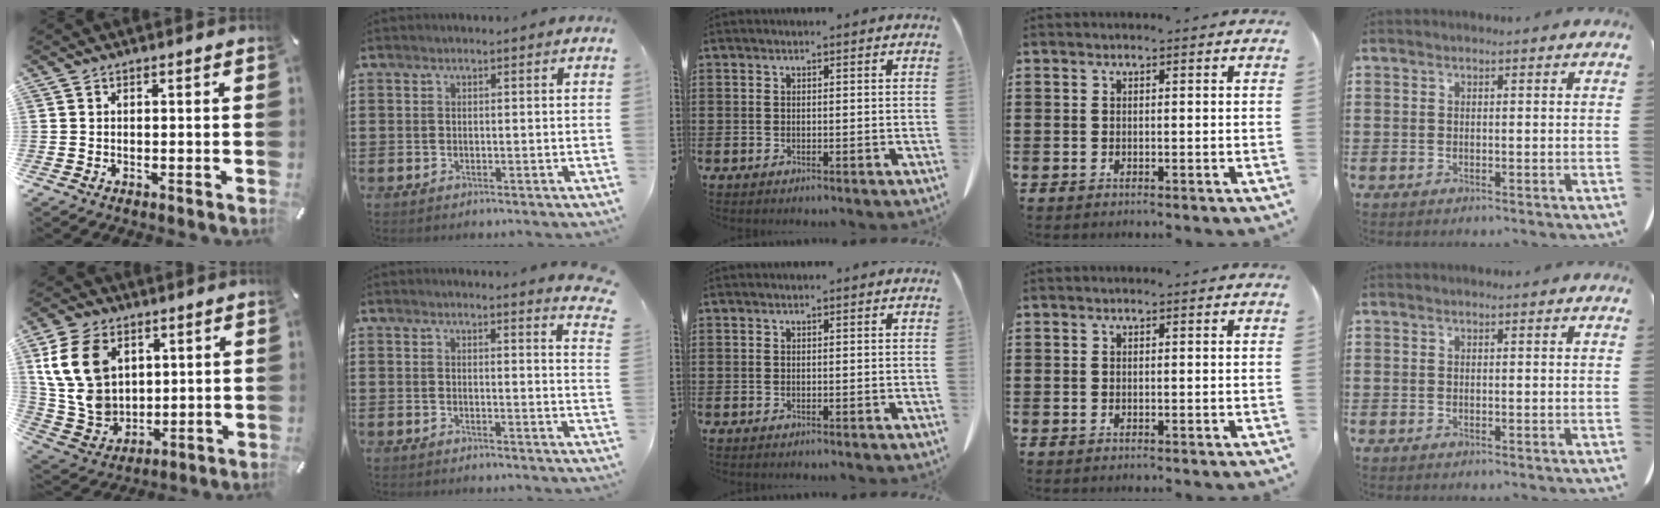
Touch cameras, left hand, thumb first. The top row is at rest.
{"thumb": {"total": 15.0, "force": [5.3, 11.6, 7.9], "torque": [-0.190, -0.010, 0.102]}, "index": {"total": 2.8, "force": [2.6, -0.6, 0.8], "torque": [-0.018, -0.012, 0.045]}}